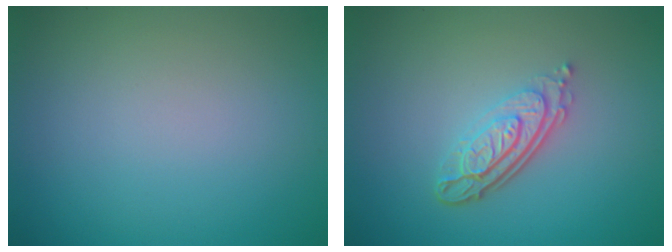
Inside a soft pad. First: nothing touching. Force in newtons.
{"total": 4.1, "press": 2.9, "slide": 3.0}